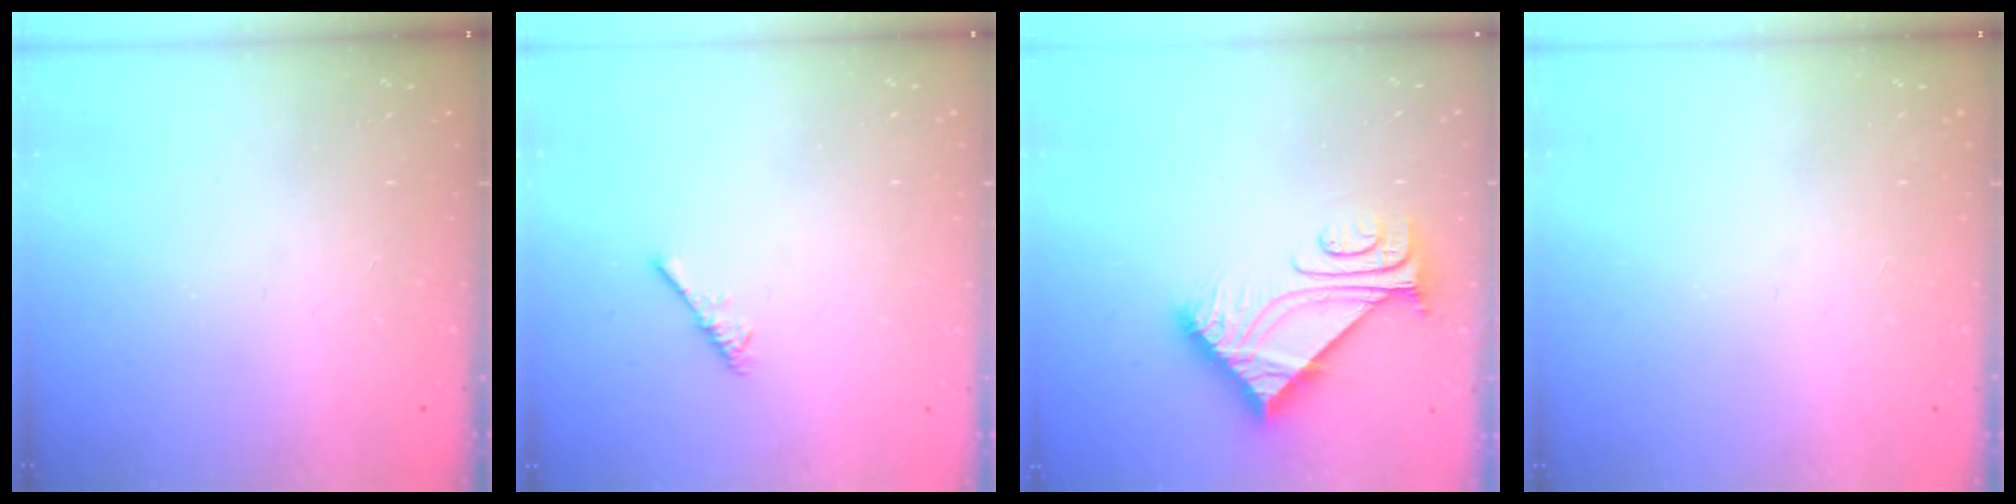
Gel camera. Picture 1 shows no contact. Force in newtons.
{"total": 2.2, "press": 2.1, "slide": 0.5}
{"total": 7.5, "press": 7.5, "slide": 0.5}
{"total": 0.0}